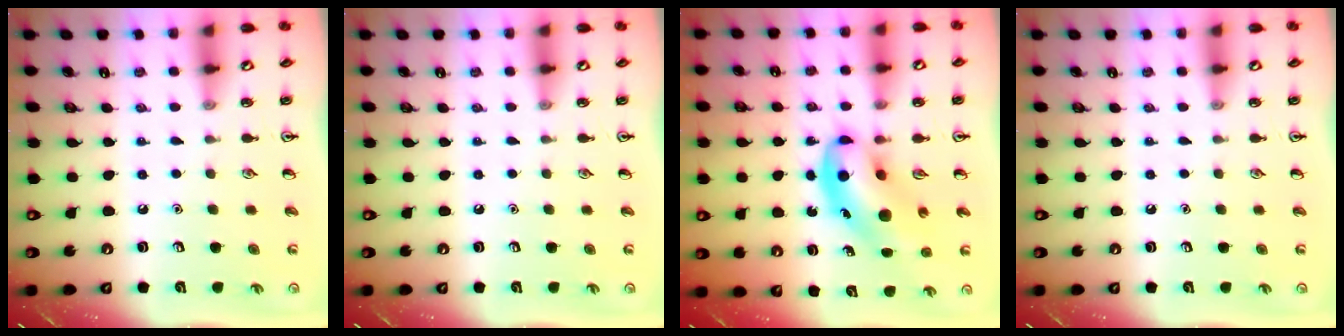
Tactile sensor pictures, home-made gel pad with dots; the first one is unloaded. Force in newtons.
{"total": 0.0}
{"total": 11.5, "press": 11.1, "slide": 3.0}
{"total": 0.0}